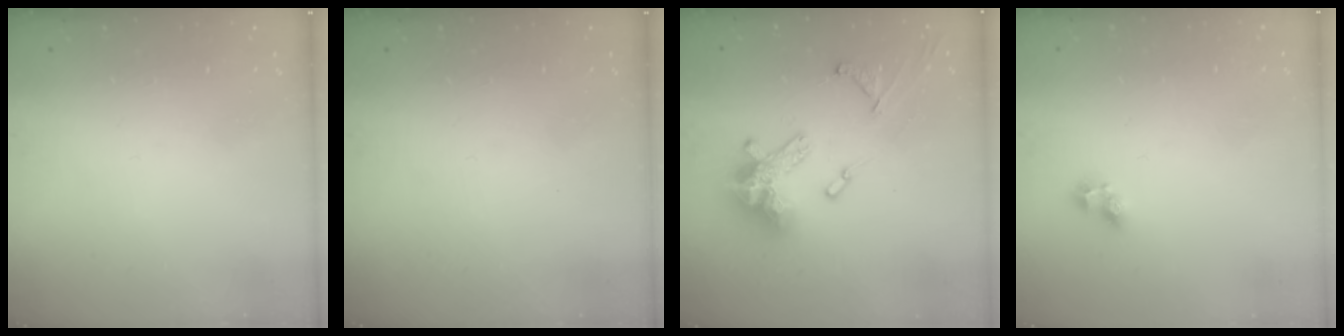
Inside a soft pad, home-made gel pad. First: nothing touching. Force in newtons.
{"total": 0.0}
{"total": 17.1, "press": 17.0, "slide": 1.9}
{"total": 4.6, "press": 4.5, "slide": 0.5}